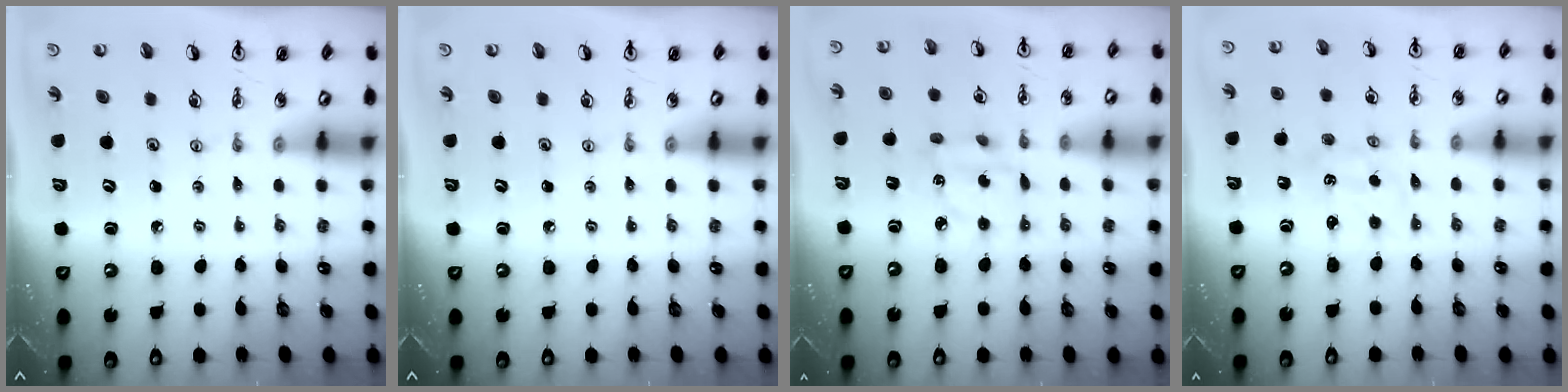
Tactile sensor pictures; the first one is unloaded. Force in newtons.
{"total": 0.0}
{"total": 3.3, "press": 3.3, "slide": 0.2}
{"total": 1.0, "press": 0.9, "slide": 0.3}